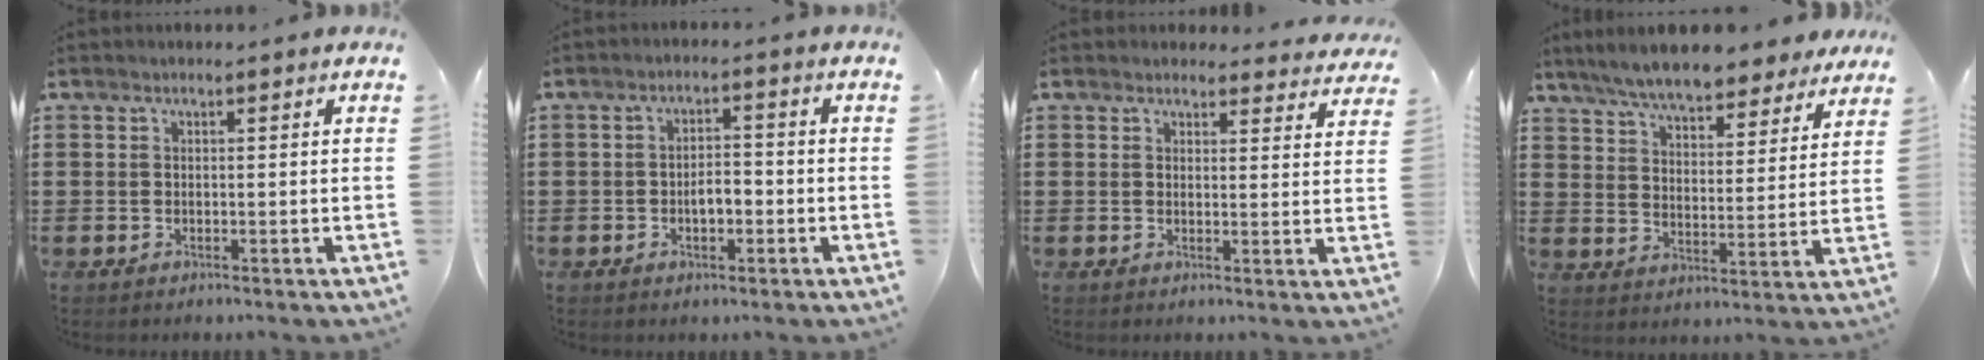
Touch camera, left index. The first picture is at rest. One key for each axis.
{"total": 3.2, "fx": -0.9, "fy": 1.4, "fz": 2.8, "tx": -0.043, "ty": 0.002, "tz": -0.020}
{"total": 2.9, "fx": 2.8, "fy": 0.8, "fz": 0.4, "tx": -0.008, "ty": -0.009, "tz": 0.051}
{"total": 6.3, "fx": 6.1, "fy": 0.4, "fz": 1.6, "tx": -0.061, "ty": -0.031, "tz": 0.107}